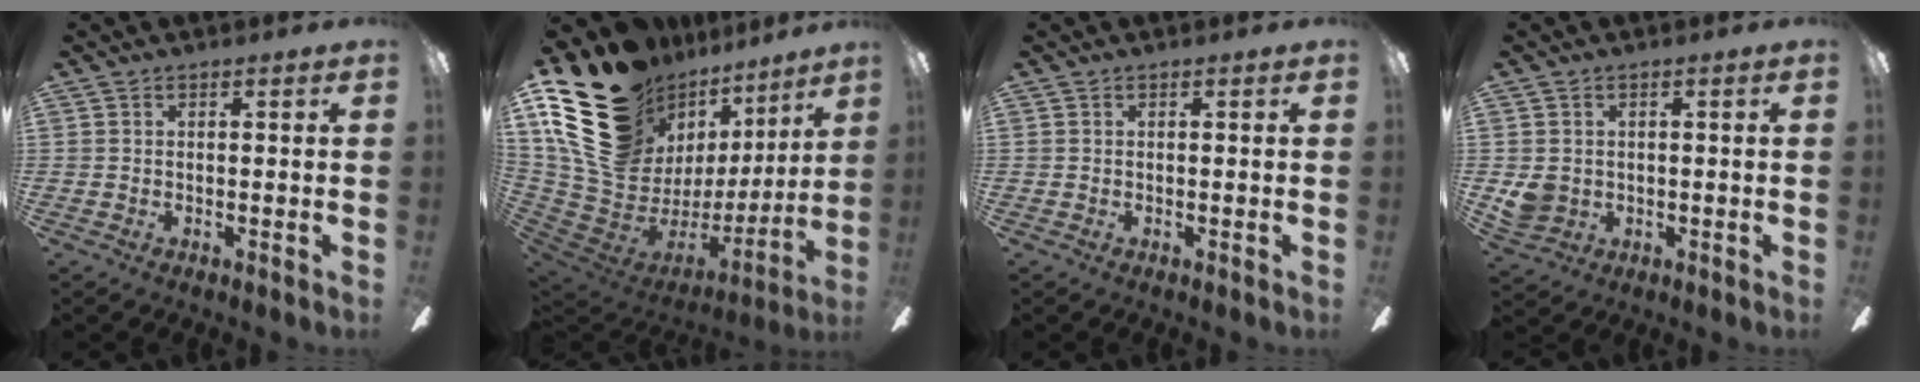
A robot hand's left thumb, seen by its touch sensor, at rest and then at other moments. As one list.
[{"total": 22.5, "force": [13.5, 13.6, 11.7], "torque": [-0.227, -0.108, 0.283]}, {"total": 0.0}, {"total": 3.8, "force": [0.8, 3.5, 1.4], "torque": [-0.028, 0.002, 0.016]}]